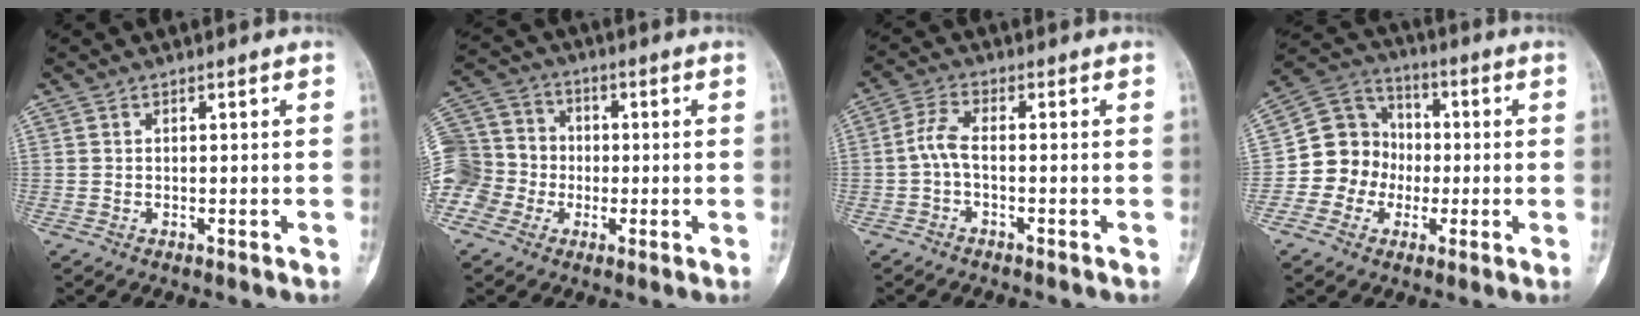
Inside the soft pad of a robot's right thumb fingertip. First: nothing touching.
{"total": 16.4, "force": [-3.5, 14.7, 6.2], "torque": [-0.148, 0.058, -0.067]}
{"total": 4.0, "force": [-1.0, 1.6, 3.6], "torque": [-0.078, 0.015, -0.028]}
{"total": 11.3, "force": [-1.8, 10.5, 3.8], "torque": [-0.021, 0.040, -0.042]}